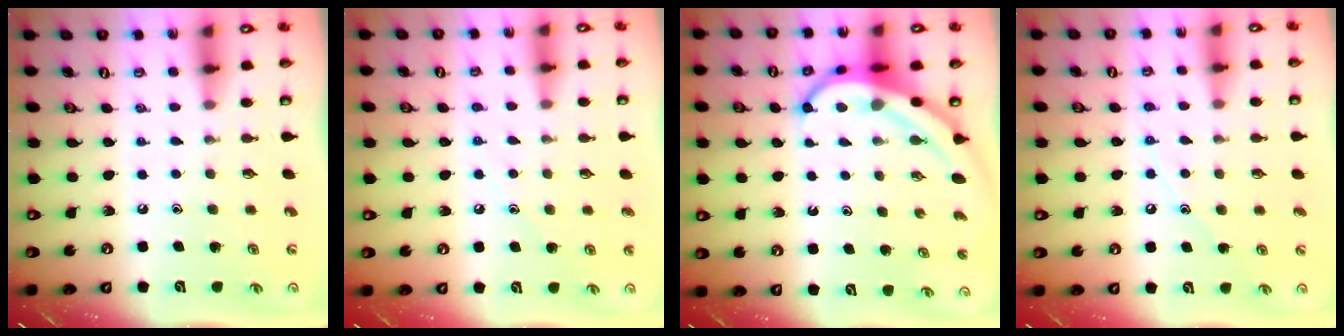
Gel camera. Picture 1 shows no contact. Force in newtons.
{"total": 6.5, "press": 6.4, "slide": 0.8}
{"total": 7.6, "press": 7.6, "slide": 0.8}
{"total": 6.9, "press": 6.9, "slide": 0.5}